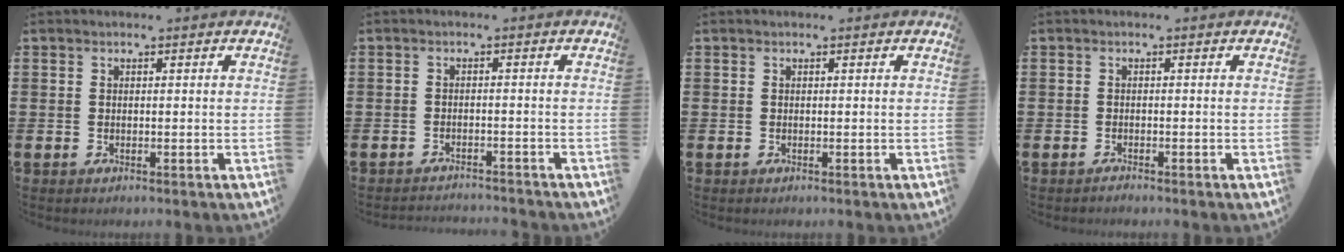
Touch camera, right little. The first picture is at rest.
{"total": 1.5, "force": [-1.5, -0.1, -0.1], "torque": [-0.002, 0.005, -0.032]}
{"total": 0.0}
{"total": 0.6, "force": [-0.5, 0.0, 0.1], "torque": [-0.003, -0.004, -0.010]}